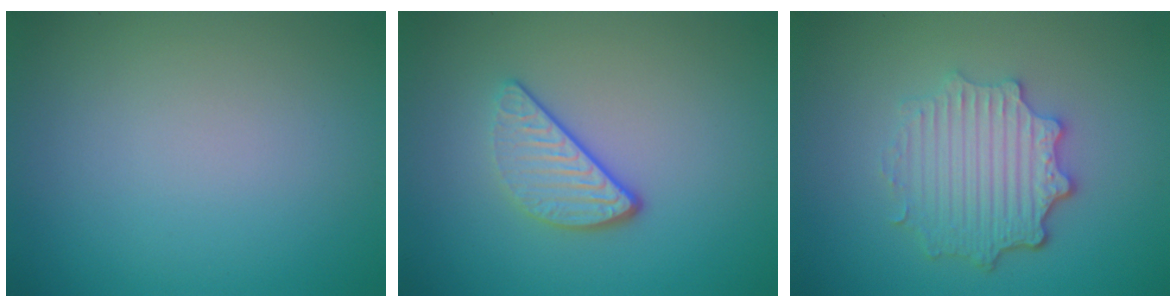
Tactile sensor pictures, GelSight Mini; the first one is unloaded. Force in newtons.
{"total": 3.2, "press": 2.6, "slide": 2.0}
{"total": 4.6, "press": 3.6, "slide": 2.8}